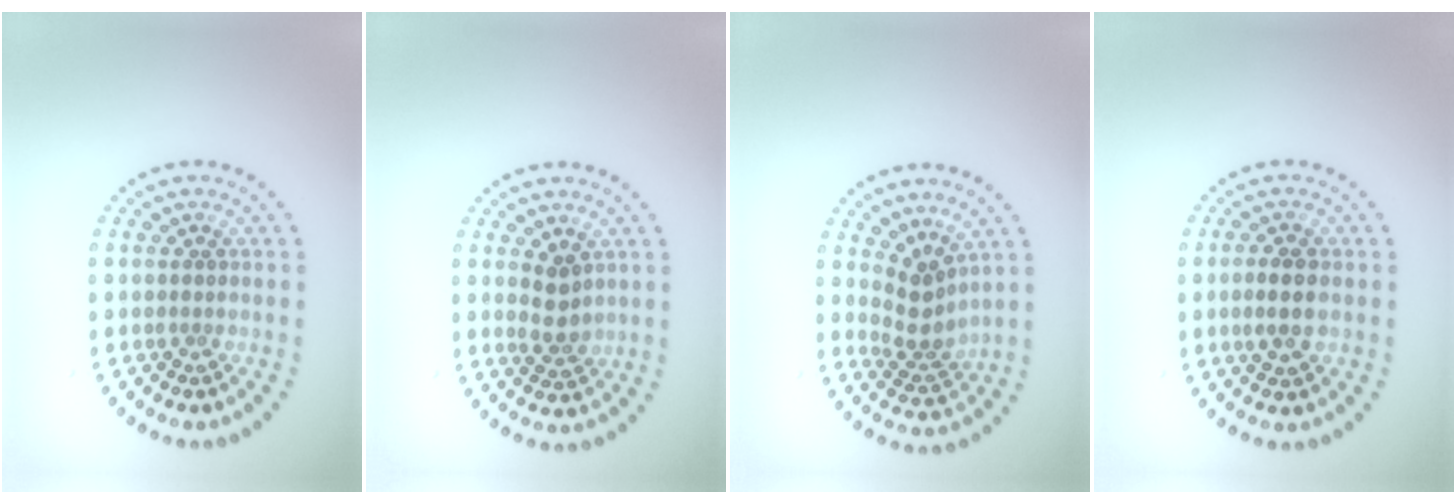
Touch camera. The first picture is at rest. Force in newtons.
{"total": 2.0, "press": 2.0, "slide": 0.6}
{"total": 2.6, "press": 1.8, "slide": 1.9}
{"total": 2.6, "press": 2.6, "slide": 0.2}